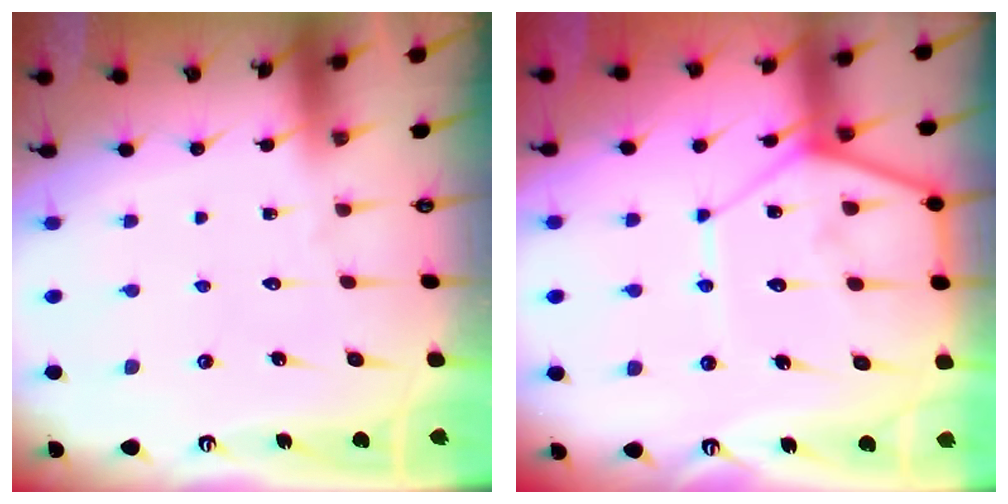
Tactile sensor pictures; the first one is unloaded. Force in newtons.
{"total": 11.6, "press": 11.6, "slide": 1.1}